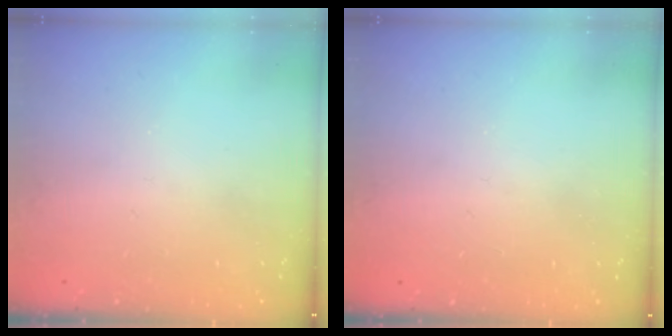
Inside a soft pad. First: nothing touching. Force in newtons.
{"total": 2.2, "press": 2.2, "slide": 0.0}